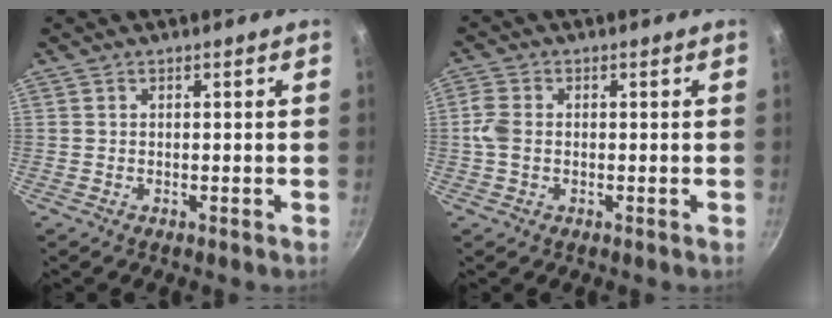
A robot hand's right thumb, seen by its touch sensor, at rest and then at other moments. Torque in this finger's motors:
{"motor_torque": [0.71, 0.68, 0.77, 0.43, 0.00]}